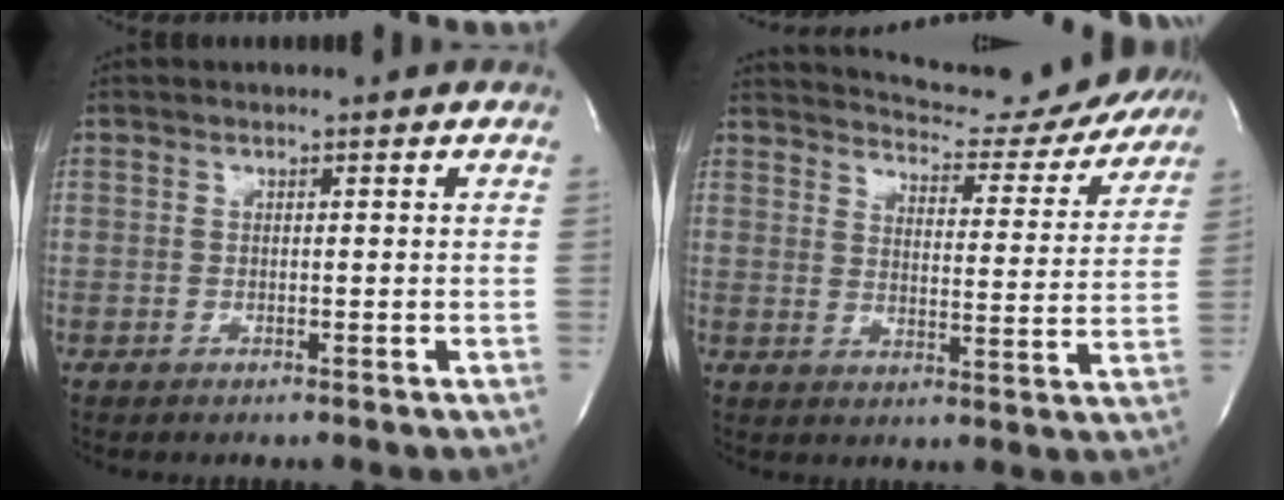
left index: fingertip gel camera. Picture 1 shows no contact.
{"total": 16.2, "force": [15.4, 3.1, 3.9], "torque": [-0.049, -0.030, 0.187]}